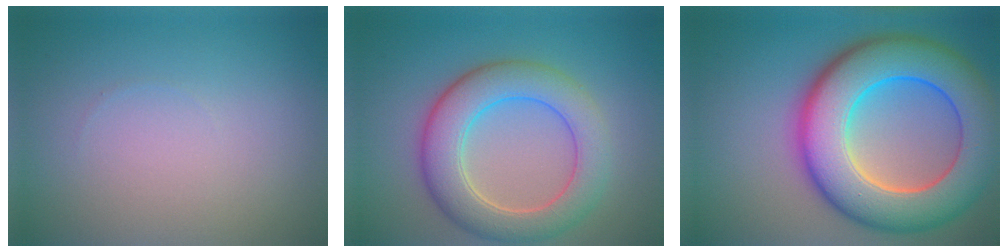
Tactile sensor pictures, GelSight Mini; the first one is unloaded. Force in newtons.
{"total": 6.8, "press": 6.8, "slide": 0.5}
{"total": 12.5, "press": 12.5, "slide": 0.3}